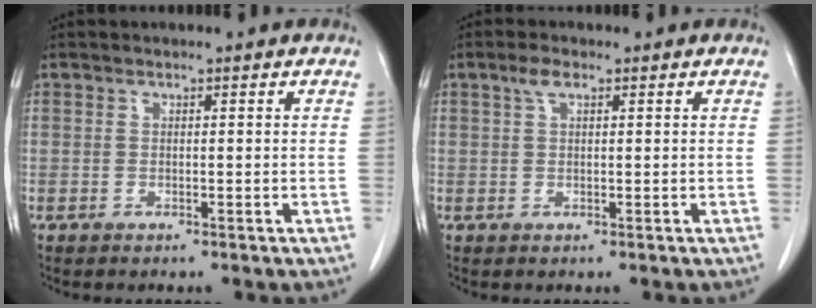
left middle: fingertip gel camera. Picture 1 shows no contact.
{"total": 2.8, "force": [1.6, 1.0, 2.1], "torque": [-0.050, 0.009, 0.033]}